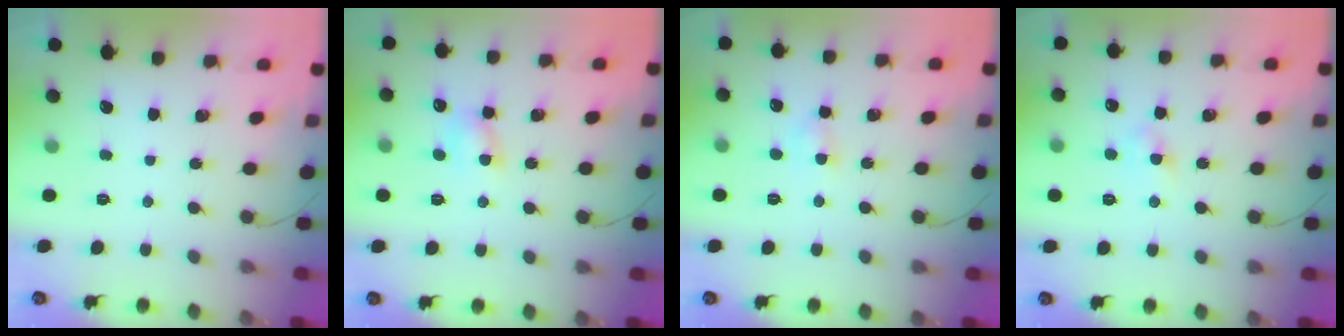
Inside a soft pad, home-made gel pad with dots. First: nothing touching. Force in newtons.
{"total": 5.4, "press": 5.2, "slide": 1.5}
{"total": 3.6, "press": 3.4, "slide": 1.1}
{"total": 3.3, "press": 3.2, "slide": 1.1}